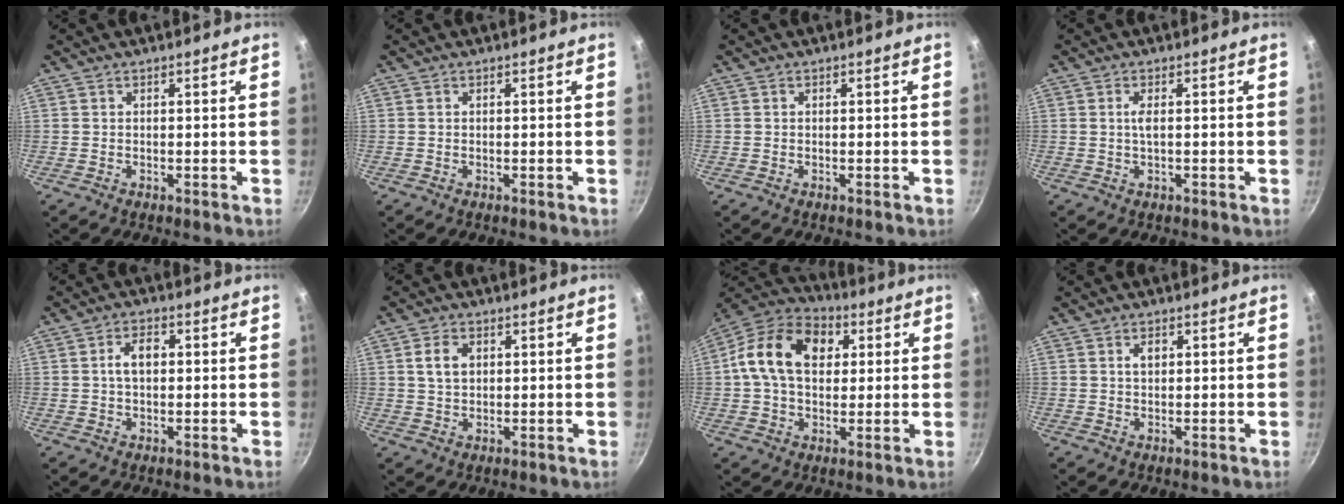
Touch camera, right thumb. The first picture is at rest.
{"total": 0.0}
{"total": 0.0}
{"total": 1.9, "force": [0.1, 0.5, 1.8], "torque": [-0.042, 0.001, 0.001]}
{"total": 4.7, "force": [0.5, 2.9, 3.6], "torque": [-0.052, 0.013, 0.004]}
{"total": 4.6, "force": [1.2, 3.3, 3.1], "torque": [-0.046, 0.000, 0.023]}
{"total": 16.8, "force": [3.6, 11.9, 11.3], "torque": [-0.172, 0.019, 0.042]}
{"total": 2.1, "force": [0.6, 1.4, 1.4], "torque": [-0.015, 0.002, 0.010]}